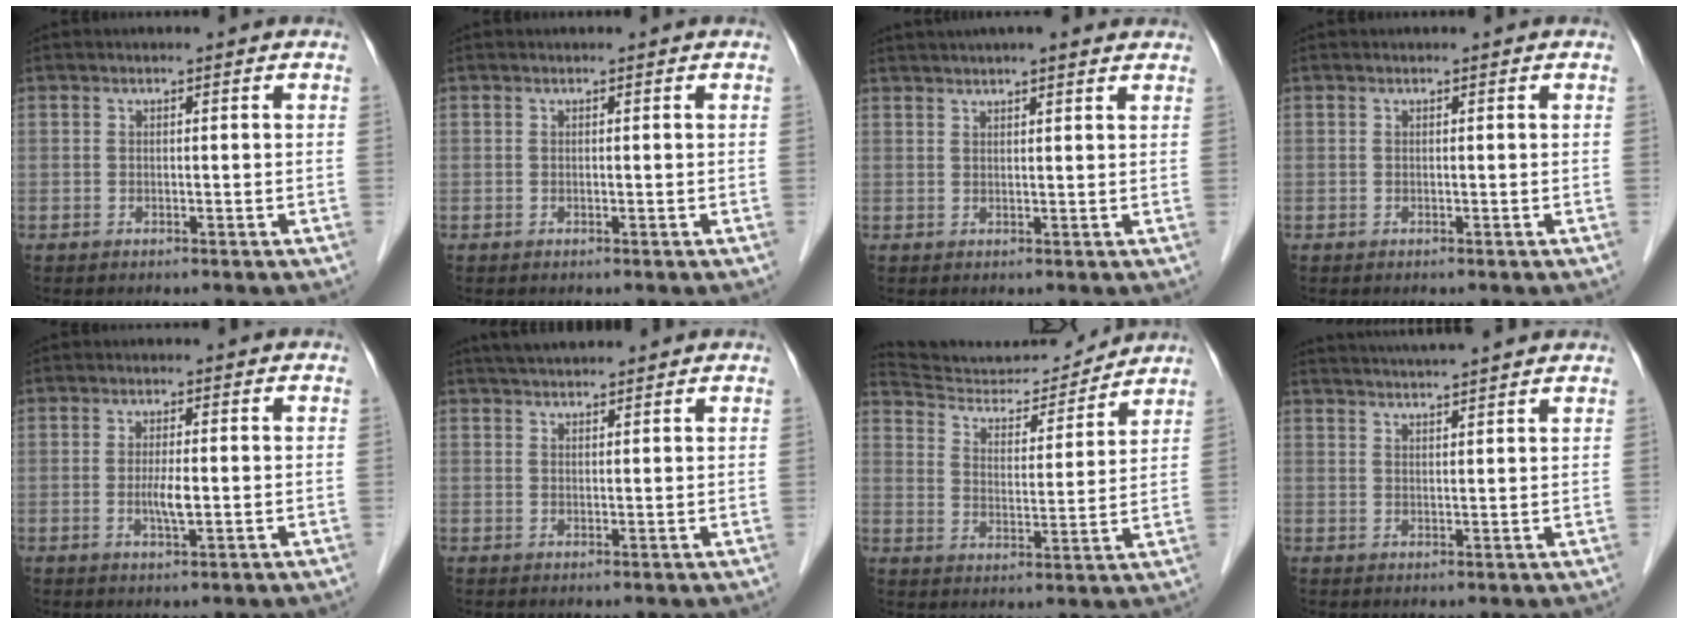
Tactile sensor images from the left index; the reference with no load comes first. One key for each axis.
{"total": 0.0}
{"total": 10.0, "fx": 8.5, "fy": 1.4, "fz": 5.1, "tx": -0.078, "ty": 0.038, "tz": 0.113}
{"total": 0.0}
{"total": 2.7, "fx": -0.3, "fy": 0.4, "fz": 2.7, "tx": -0.055, "ty": -0.004, "tz": -0.005}
{"total": 6.1, "fx": 5.6, "fy": 0.8, "fz": 2.3, "tx": -0.039, "ty": 0.037, "tz": 0.089}
{"total": 13.5, "fx": 13.4, "fy": 1.5, "fz": 1.6, "tx": -0.029, "ty": -0.005, "tz": 0.214}
{"total": 11.1, "fx": 10.3, "fy": 0.1, "fz": 4.3, "tx": -0.074, "ty": 0.030, "tz": 0.141}